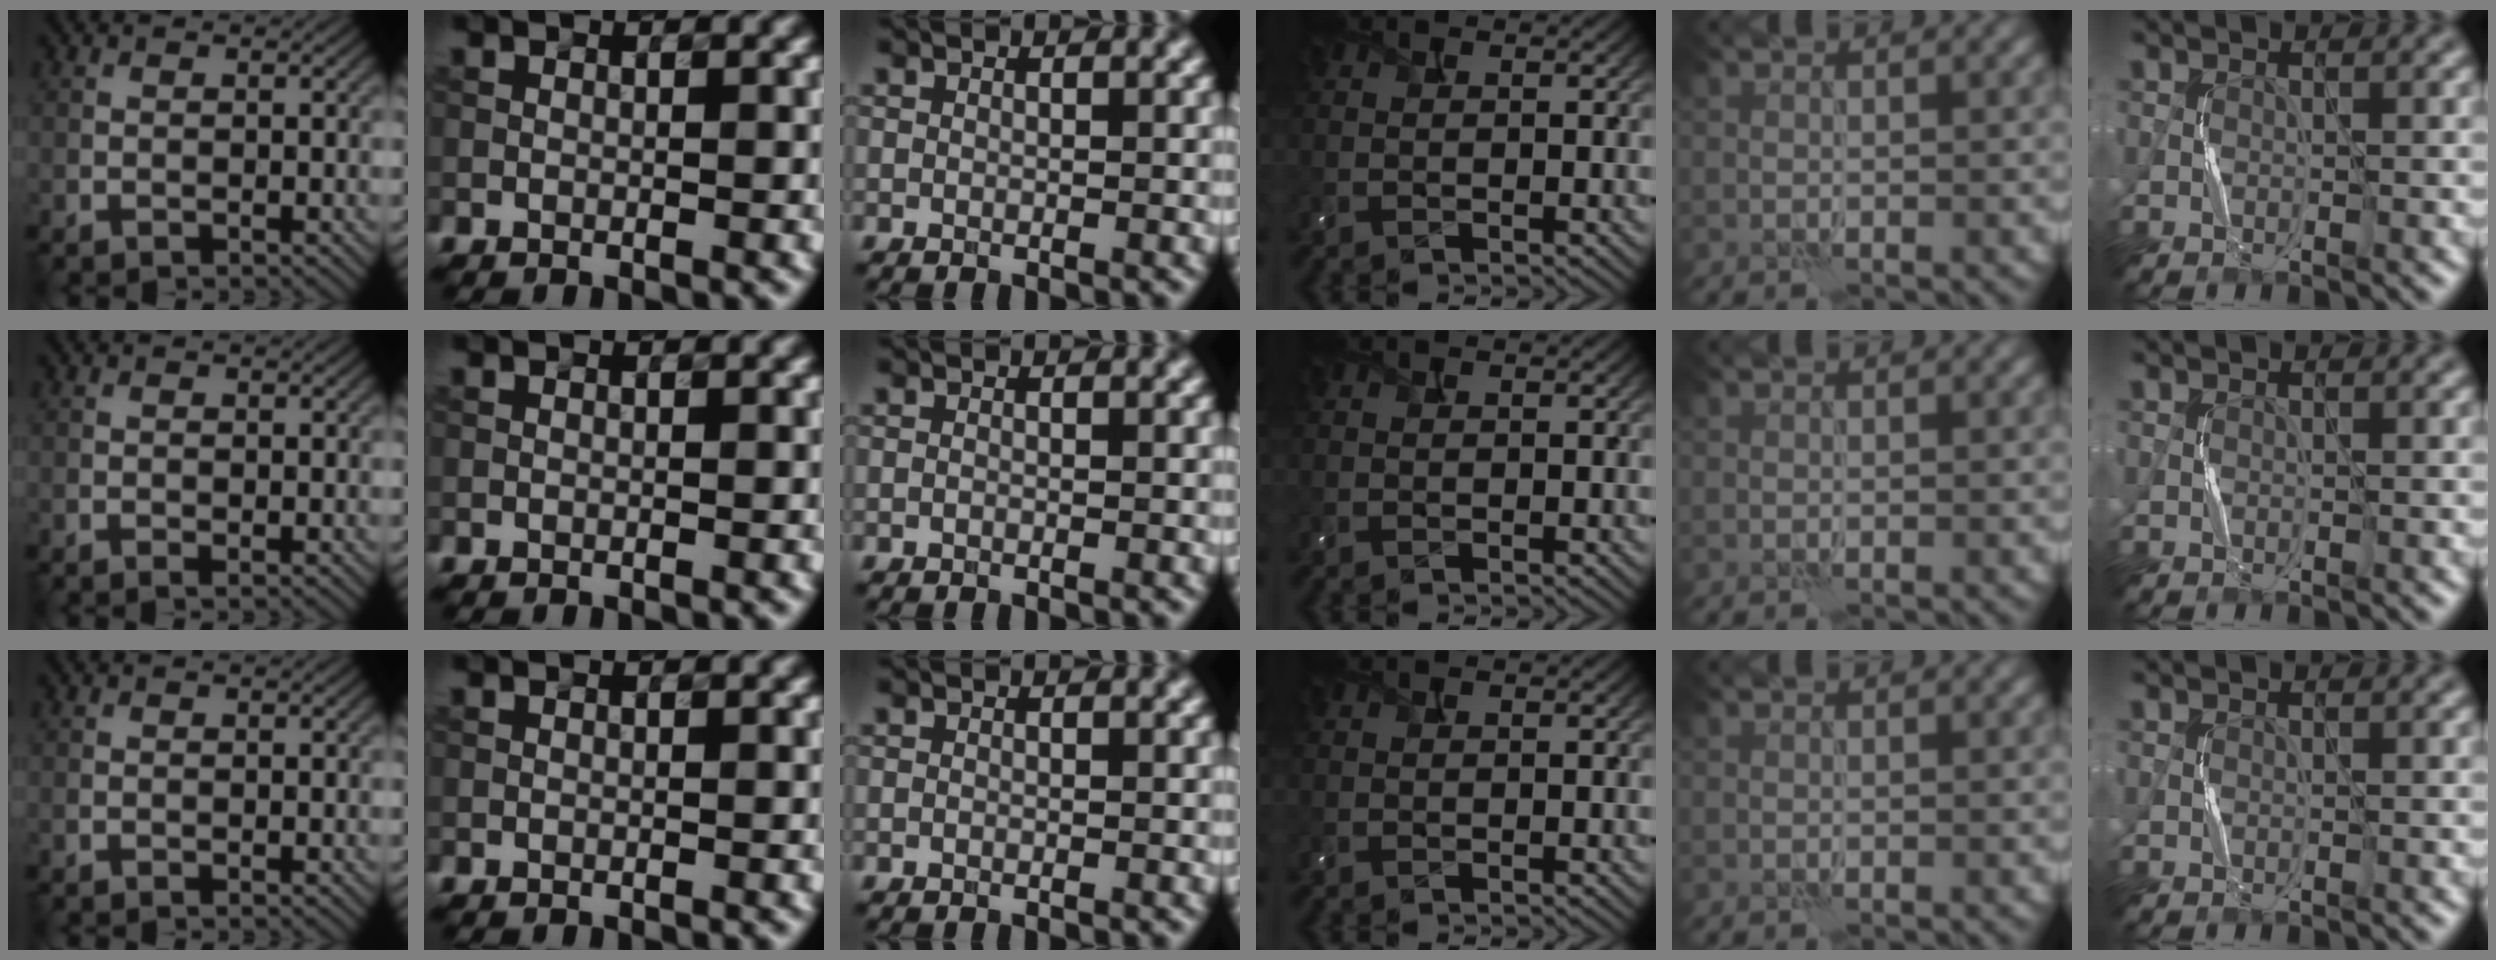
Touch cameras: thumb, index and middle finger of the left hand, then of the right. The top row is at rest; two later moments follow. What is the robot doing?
{"motion": "squeeze", "object": "bubble wrap"}